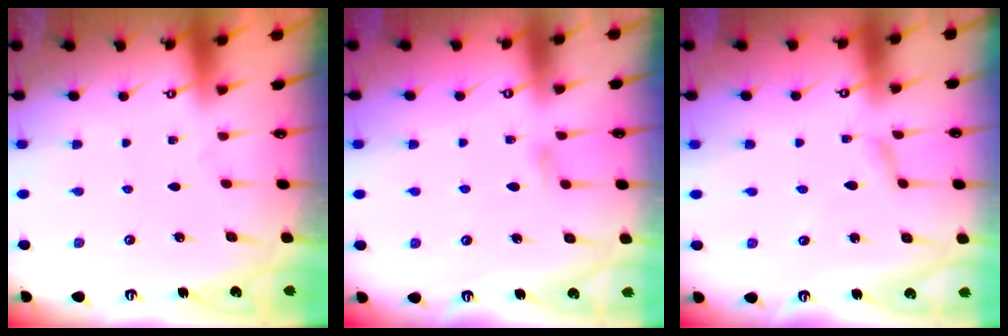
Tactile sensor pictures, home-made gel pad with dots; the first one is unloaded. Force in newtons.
{"total": 4.3, "press": 4.3, "slide": 0.5}
{"total": 2.6, "press": 2.6, "slide": 0.2}